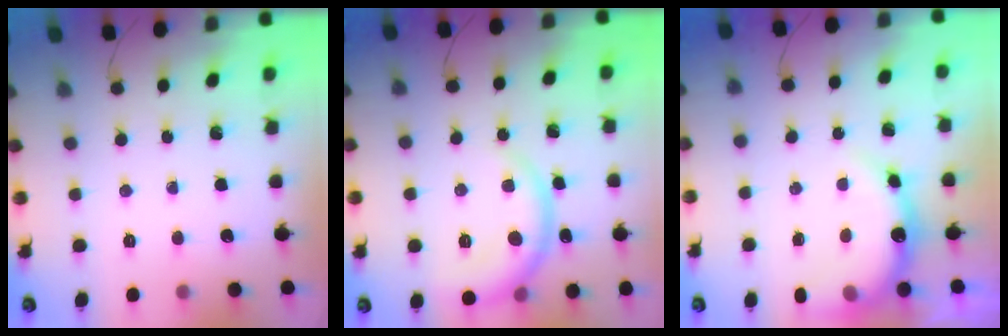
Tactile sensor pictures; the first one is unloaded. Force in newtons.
{"total": 8.6, "press": 8.6, "slide": 0.5}
{"total": 8.2, "press": 8.1, "slide": 1.2}